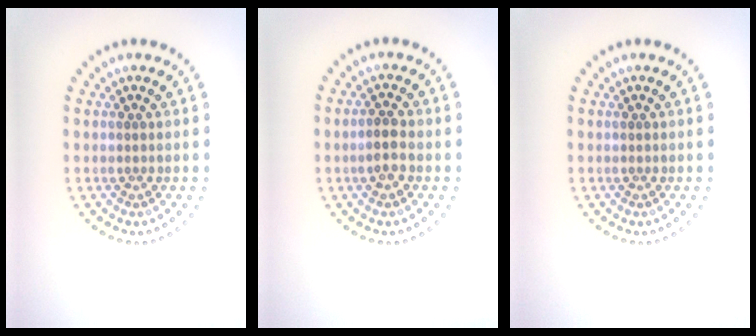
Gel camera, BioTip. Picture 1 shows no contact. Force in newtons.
{"total": 2.1, "press": 1.9, "slide": 0.7}
{"total": 0.0}